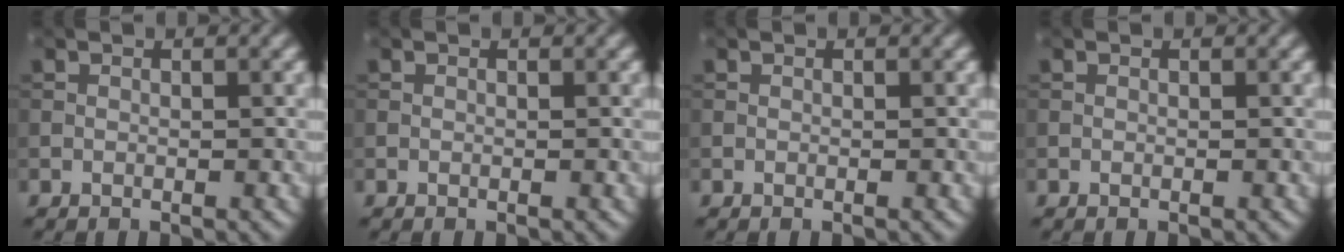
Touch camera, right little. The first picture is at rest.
{"total": 0.0}
{"total": 0.0}
{"total": 0.0}